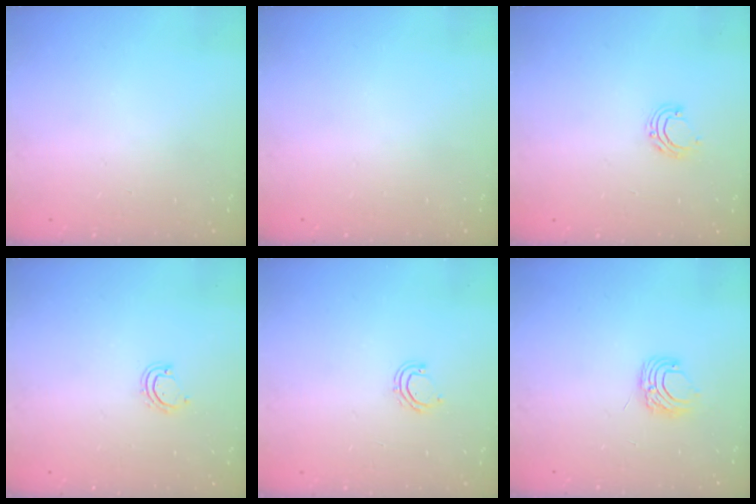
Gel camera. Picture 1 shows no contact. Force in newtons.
{"total": 0.0}
{"total": 6.6, "press": 6.6, "slide": 0.7}
{"total": 4.9, "press": 4.9, "slide": 0.3}
{"total": 5.9, "press": 5.8, "slide": 1.3}
{"total": 6.6, "press": 6.6, "slide": 0.5}